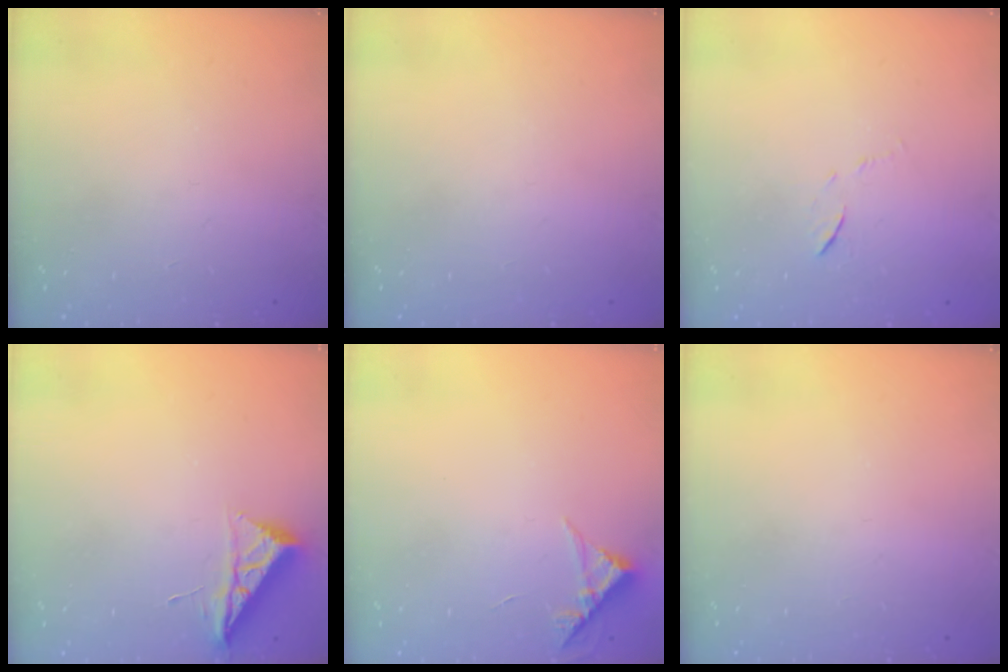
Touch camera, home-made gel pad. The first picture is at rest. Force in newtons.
{"total": 0.0}
{"total": 5.3, "press": 5.2, "slide": 0.4}
{"total": 6.8, "press": 6.7, "slide": 0.7}
{"total": 4.6, "press": 4.6, "slide": 0.3}
{"total": 0.0}